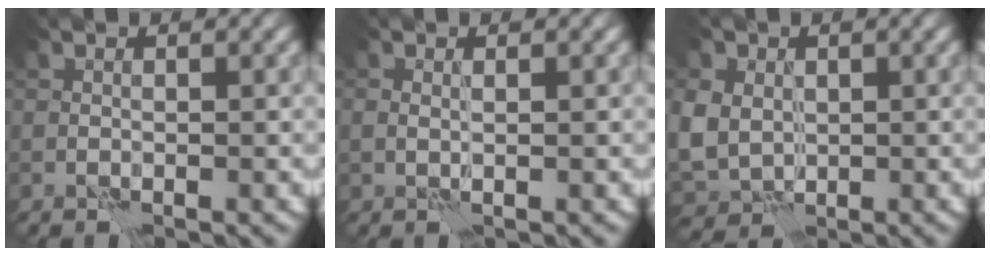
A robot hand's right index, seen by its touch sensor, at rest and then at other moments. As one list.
[{"total": 0.8, "force": [0.5, 0.4, 0.5], "torque": [-0.010, -0.002, 0.009]}, {"total": 6.0, "force": [0.9, 5.1, 3.1], "torque": [-0.084, 0.004, 0.004]}]